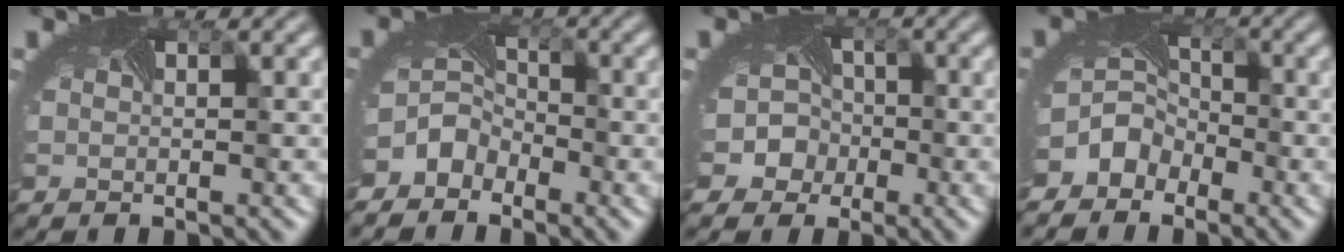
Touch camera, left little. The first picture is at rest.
{"total": 3.5, "force": [-2.7, 2.2, 0.8], "torque": [-0.012, -0.003, -0.060]}
{"total": 5.9, "force": [-1.9, 5.3, 1.6], "torque": [-0.016, 0.000, -0.054]}
{"total": 4.4, "force": [-3.0, 3.0, 1.0], "torque": [0.002, 0.002, -0.056]}